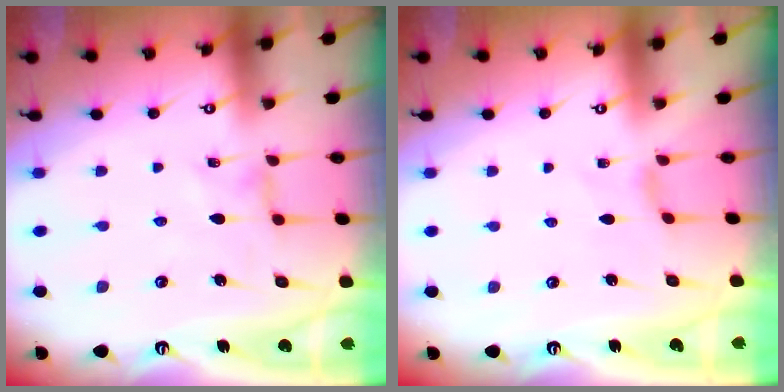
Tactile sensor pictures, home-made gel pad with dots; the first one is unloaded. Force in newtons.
{"total": 0.7, "press": 0.7, "slide": 0.2}